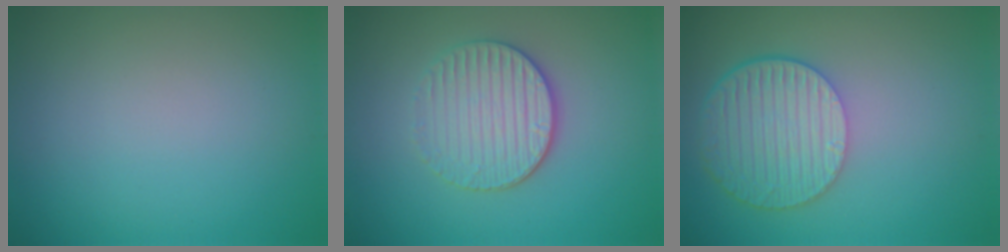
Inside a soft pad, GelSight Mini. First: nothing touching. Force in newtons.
{"total": 3.7, "press": 3.3, "slide": 1.7}
{"total": 6.1, "press": 4.5, "slide": 4.0}